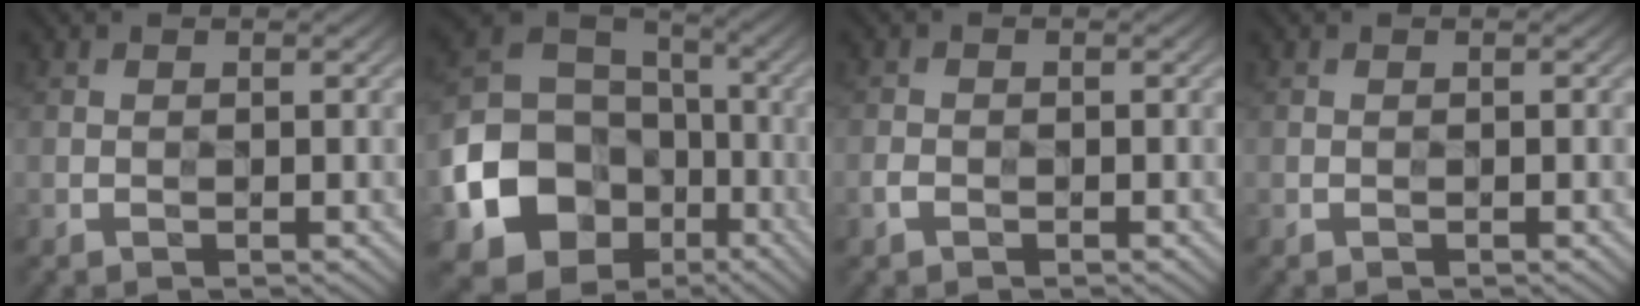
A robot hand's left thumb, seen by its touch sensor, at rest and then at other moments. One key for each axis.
{"total": 15.5, "fx": -6.0, "fy": 12.7, "fz": 6.7, "tx": -0.190, "ty": -0.040, "tz": -0.108}
{"total": 1.3, "fx": -0.9, "fy": 0.7, "fz": 0.5, "tx": -0.016, "ty": 0.004, "tz": -0.017}
{"total": 0.0}